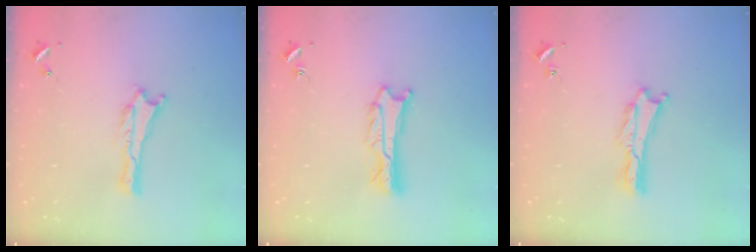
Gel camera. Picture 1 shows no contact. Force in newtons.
{"total": 1.8, "press": 1.8, "slide": 0.2}
{"total": 0.7, "press": 0.7, "slide": 0.2}